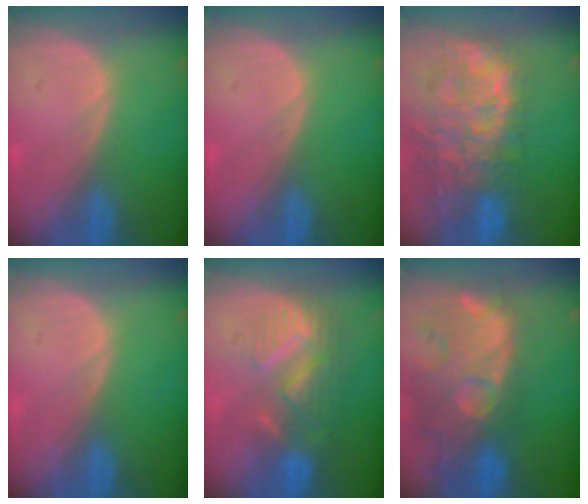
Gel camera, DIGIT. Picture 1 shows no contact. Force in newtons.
{"total": 0.0}
{"total": 13.8, "press": 11.2, "slide": 8.0}
{"total": 0.0}
{"total": 8.8, "press": 7.8, "slide": 4.1}
{"total": 14.4, "press": 11.8, "slide": 8.3}